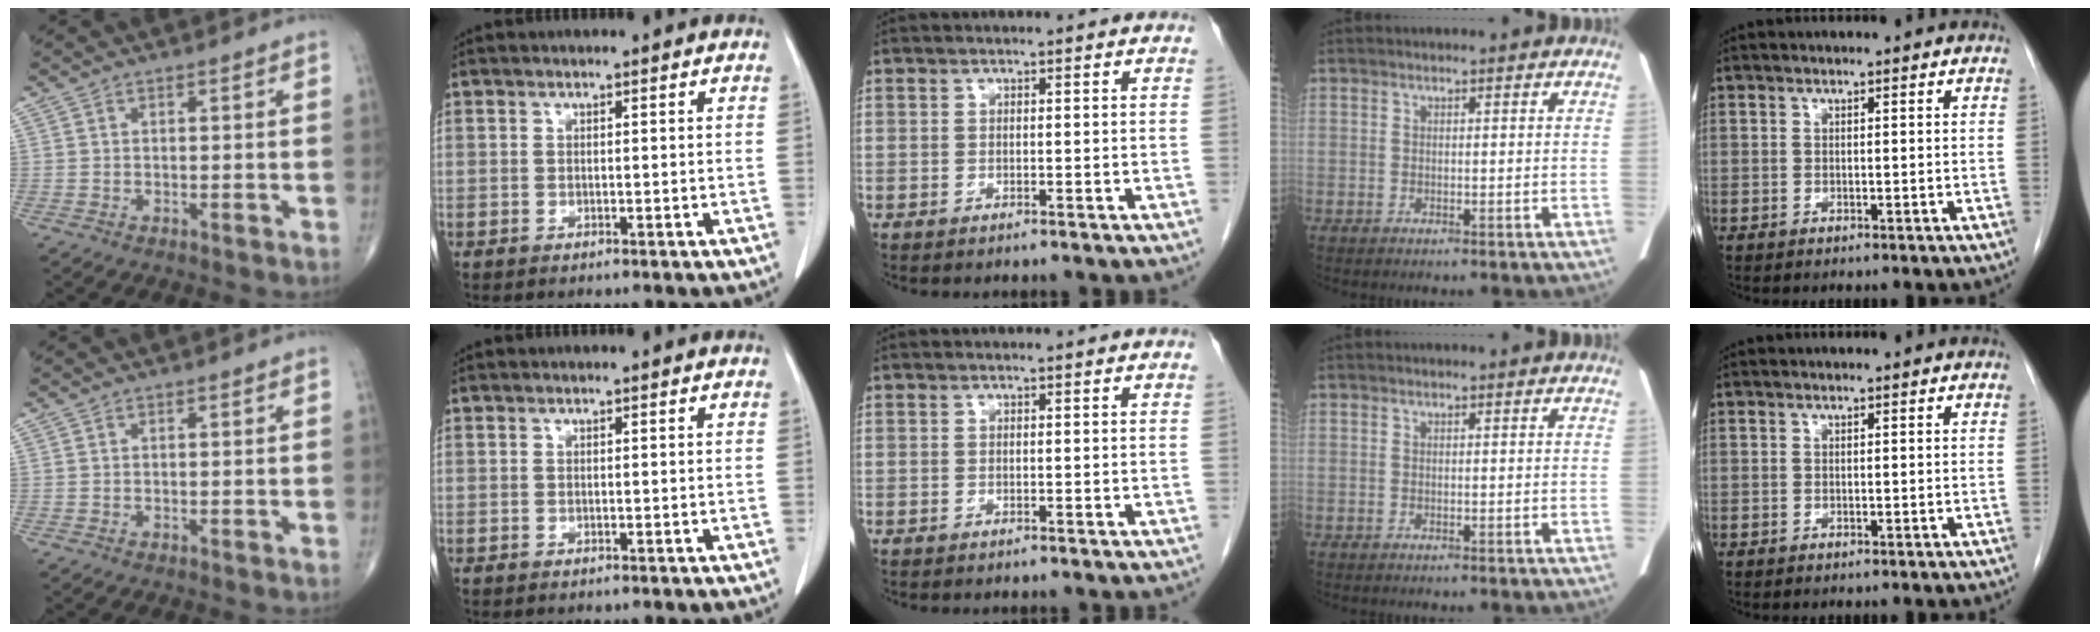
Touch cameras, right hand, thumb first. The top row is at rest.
{}